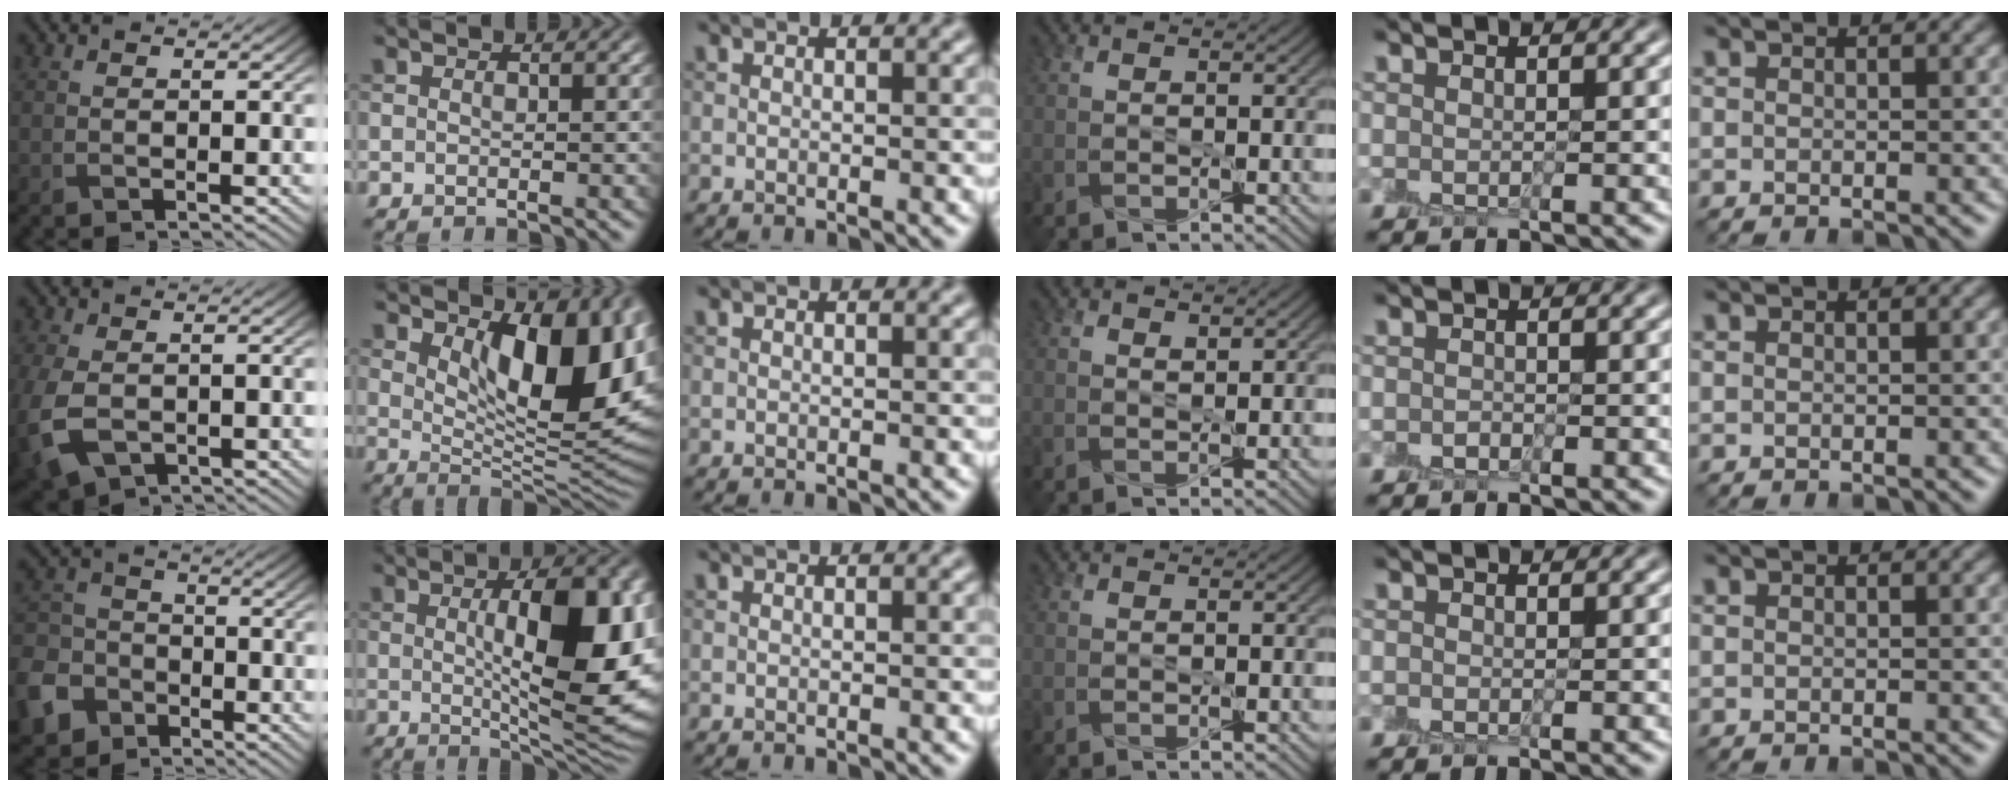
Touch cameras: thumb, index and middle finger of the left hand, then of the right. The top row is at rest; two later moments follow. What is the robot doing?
{"motion": "peel", "object": "small bumper sticker"}